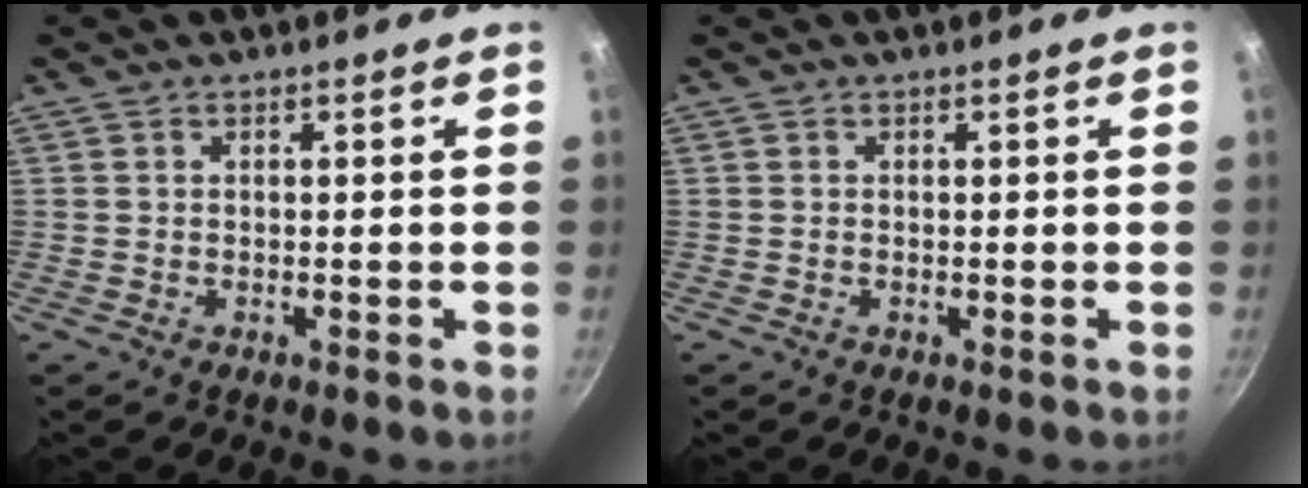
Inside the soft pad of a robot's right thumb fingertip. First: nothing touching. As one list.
[{"total": 0.0}]